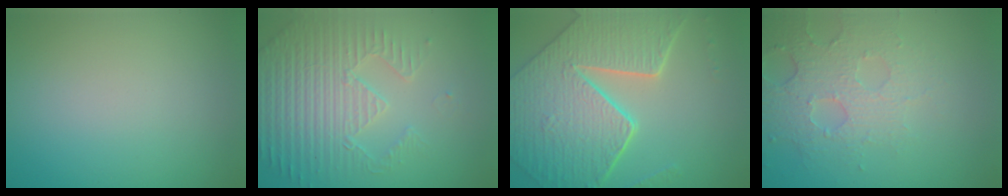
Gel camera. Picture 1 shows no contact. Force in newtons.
{"total": 4.7, "press": 4.4, "slide": 1.6}
{"total": 9.2, "press": 6.6, "slide": 6.4}
{"total": 3.8, "press": 3.8, "slide": 0.7}